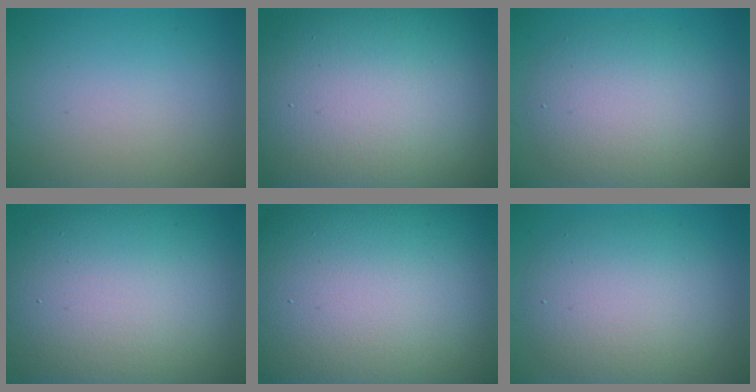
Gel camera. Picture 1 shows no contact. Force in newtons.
{"total": 19.5, "press": 19.4, "slide": 0.8}
{"total": 5.7, "press": 5.7, "slide": 0.2}
{"total": 15.5, "press": 15.5, "slide": 1.0}
{"total": 22.2, "press": 22.2, "slide": 1.0}
{"total": 6.9, "press": 6.9, "slide": 0.5}